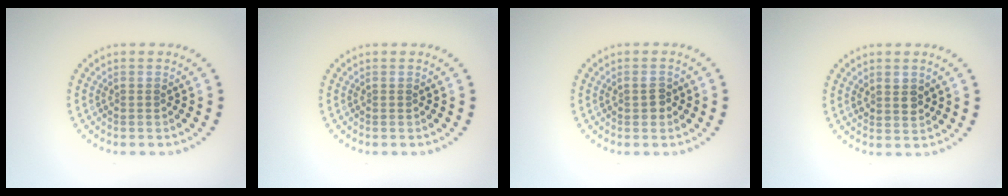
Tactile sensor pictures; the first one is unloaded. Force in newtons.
{"total": 0.0}
{"total": 1.5, "press": 1.5, "slide": 0.1}
{"total": 1.7, "press": 1.5, "slide": 0.7}